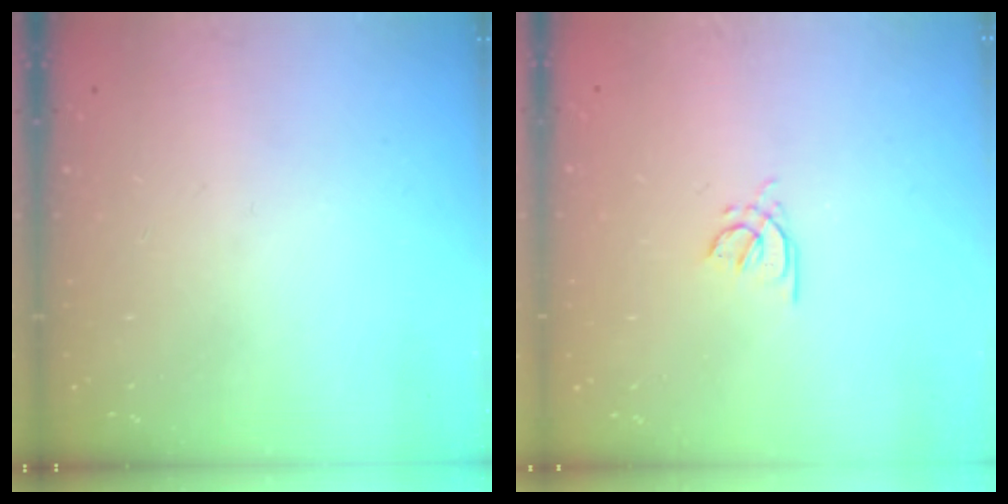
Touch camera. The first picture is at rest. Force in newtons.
{"total": 2.8, "press": 2.7, "slide": 0.8}